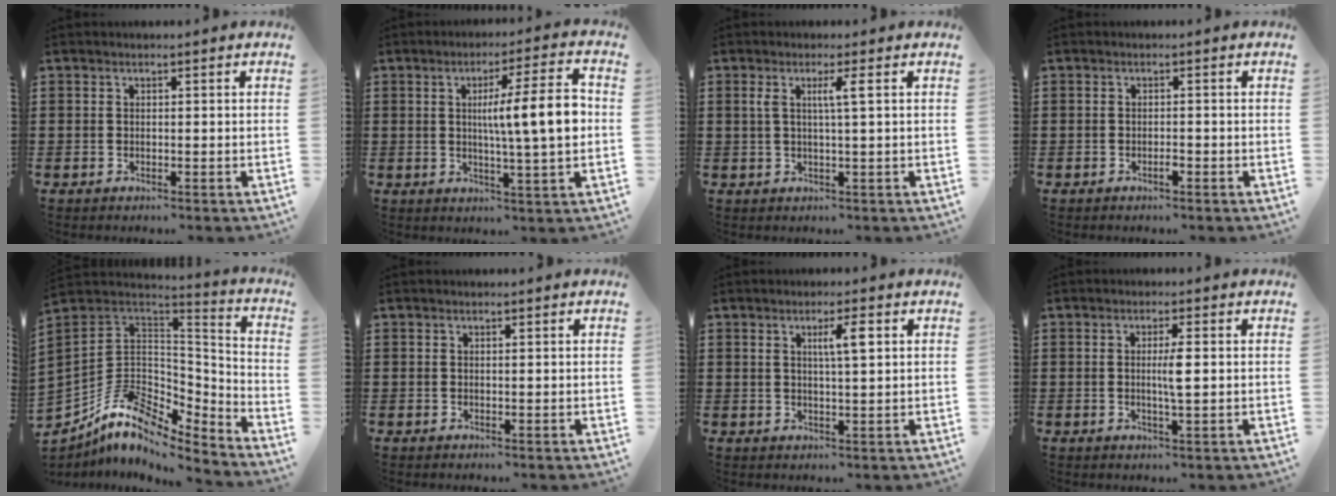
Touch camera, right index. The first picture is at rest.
{"total": 10.4, "force": [1.0, 1.2, 10.3], "torque": [-0.161, -0.006, 0.005]}
{"total": 3.4, "force": [0.8, -0.1, 3.3], "torque": [-0.065, -0.002, 0.009]}
{"total": 1.2, "force": [-0.7, 0.2, 0.9], "torque": [-0.020, -0.006, -0.011]}
{"total": 9.9, "force": [-6.2, 5.5, 5.3], "torque": [-0.130, 0.001, -0.122]}
{"total": 0.0}
{"total": 3.9, "force": [1.3, 0.6, 3.6], "torque": [-0.064, 0.003, 0.016]}
{"total": 3.5, "force": [0.1, 0.2, 3.5], "torque": [-0.064, -0.005, -0.001]}